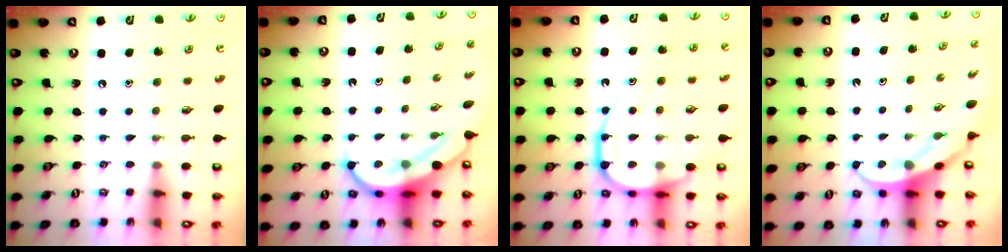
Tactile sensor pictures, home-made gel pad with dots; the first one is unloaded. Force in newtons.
{"total": 9.3, "press": 9.2, "slide": 0.9}
{"total": 14.9, "press": 14.8, "slide": 1.9}
{"total": 4.0, "press": 4.0, "slide": 0.4}